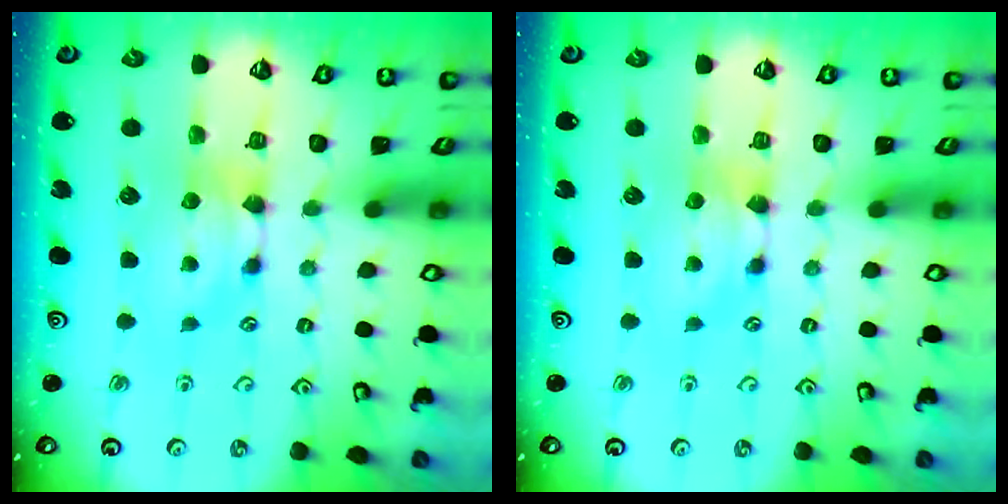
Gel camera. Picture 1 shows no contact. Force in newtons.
{"total": 0.0}